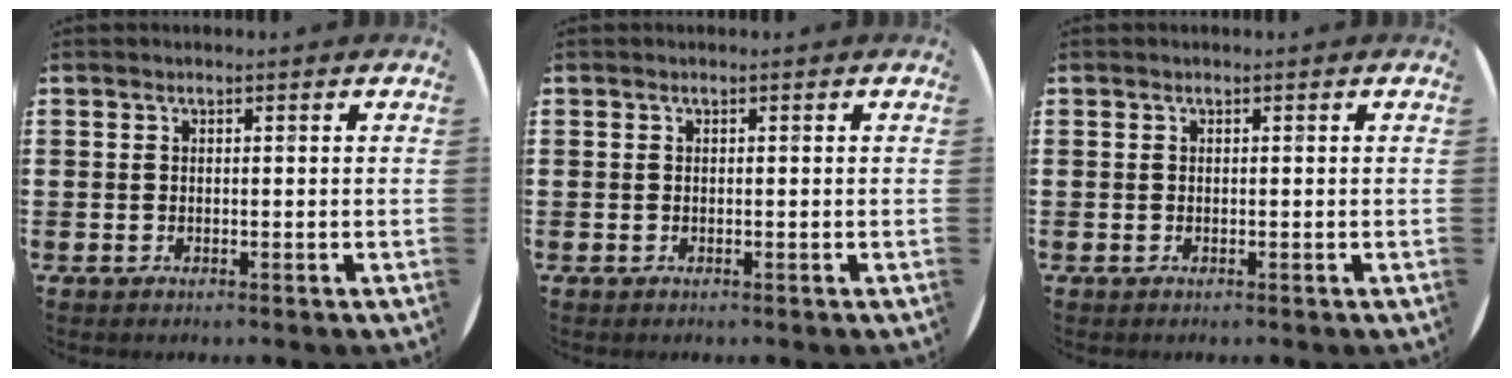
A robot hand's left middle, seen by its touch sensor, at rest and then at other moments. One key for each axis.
{"total": 0.0}
{"total": 0.0}